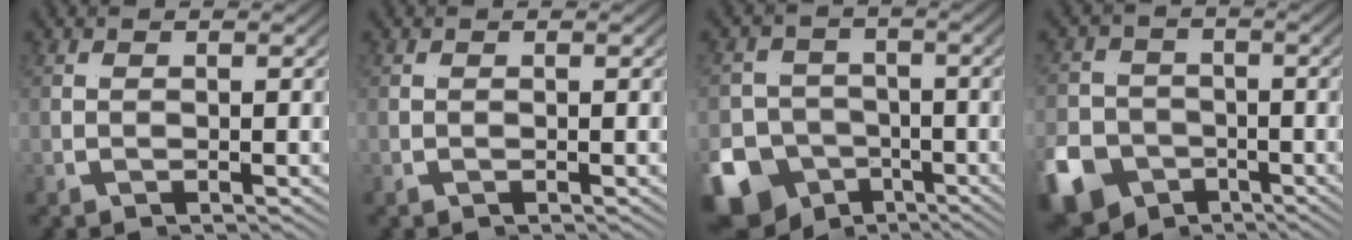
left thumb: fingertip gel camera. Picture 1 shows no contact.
{"total": 0.0}
{"total": 16.2, "force": [-4.4, 13.7, 7.6], "torque": [-0.161, -0.063, -0.067]}
{"total": 13.2, "force": [-3.5, 11.2, 6.0], "torque": [-0.129, -0.044, -0.057]}